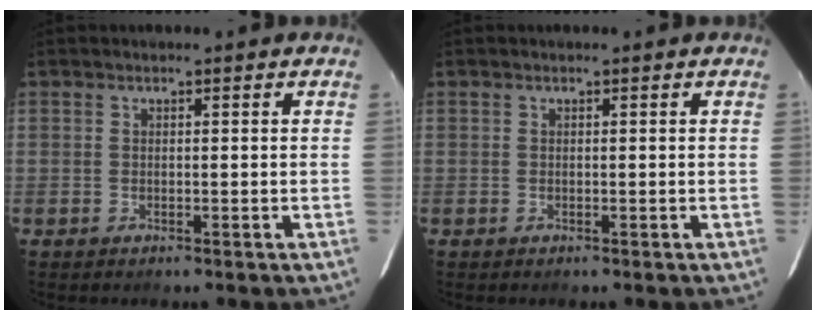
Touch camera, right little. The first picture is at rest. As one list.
[{"total": 0.0}]